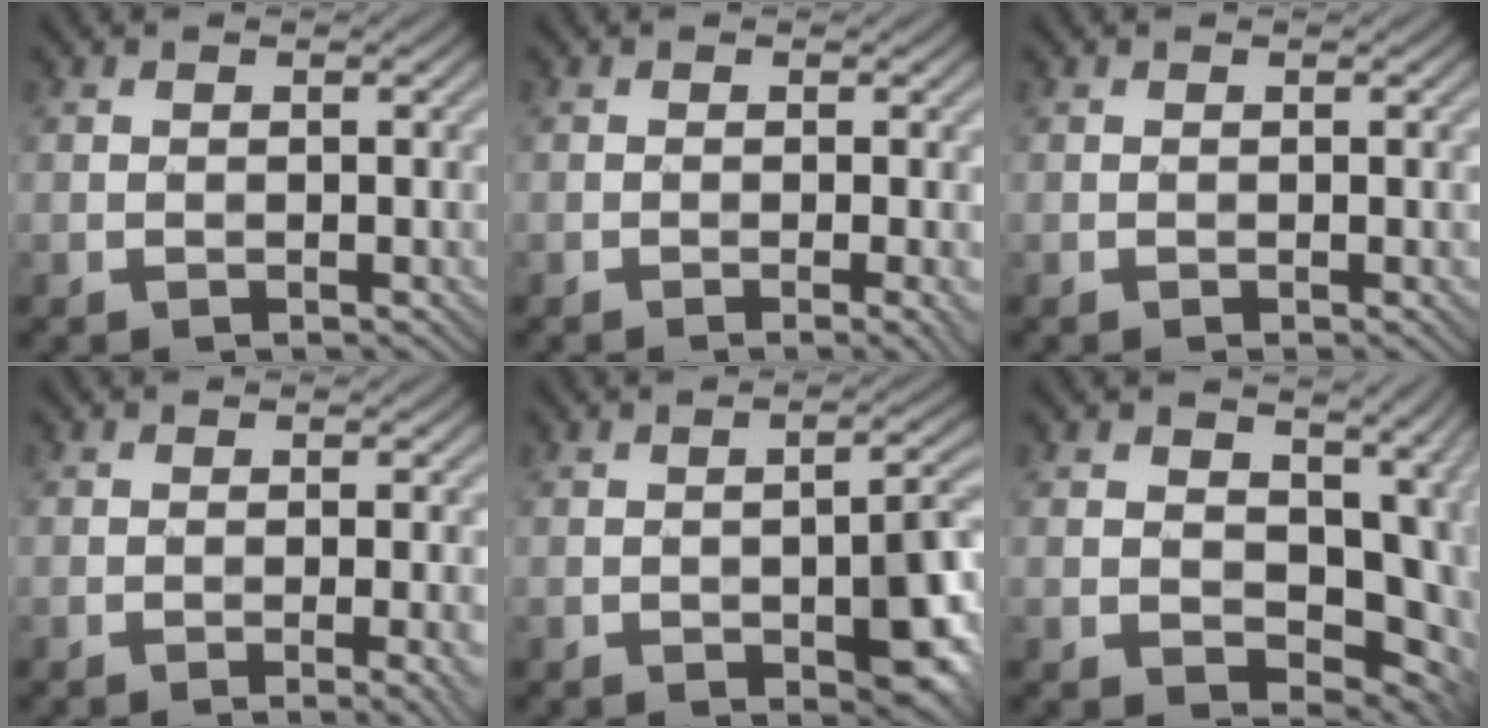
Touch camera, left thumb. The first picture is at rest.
{"total": 1.8, "force": [-0.6, 0.2, 1.7], "torque": [-0.026, 0.000, -0.013]}
{"total": 0.0}
{"total": 2.9, "force": [-0.8, 0.5, 2.7], "torque": [-0.036, 0.004, -0.018]}
{"total": 7.1, "force": [-2.4, 2.8, 6.0], "torque": [-0.081, -0.005, -0.032]}
{"total": 12.9, "force": [0.4, 8.5, 9.7], "torque": [-0.137, -0.029, 0.024]}